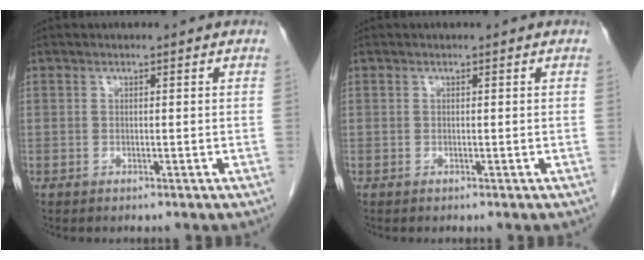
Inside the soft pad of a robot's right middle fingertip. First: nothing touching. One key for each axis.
{"total": 0.0}